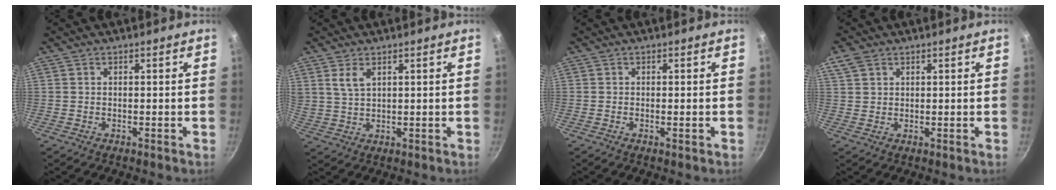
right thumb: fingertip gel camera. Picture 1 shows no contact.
{"total": 4.0, "force": [2.1, 1.8, 2.9], "torque": [-0.053, -0.008, 0.045]}
{"total": 0.9, "force": [-0.2, 0.2, 0.9], "torque": [-0.019, 0.000, -0.005]}
{"total": 3.5, "force": [1.9, 2.4, 1.6], "torque": [-0.024, 0.000, 0.039]}